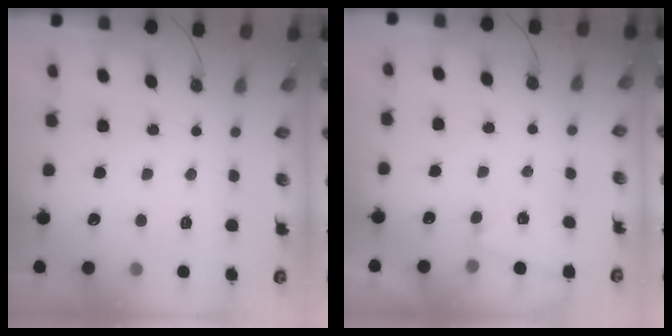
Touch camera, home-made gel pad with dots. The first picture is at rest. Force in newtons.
{"total": 2.1, "press": 0.8, "slide": 1.9}